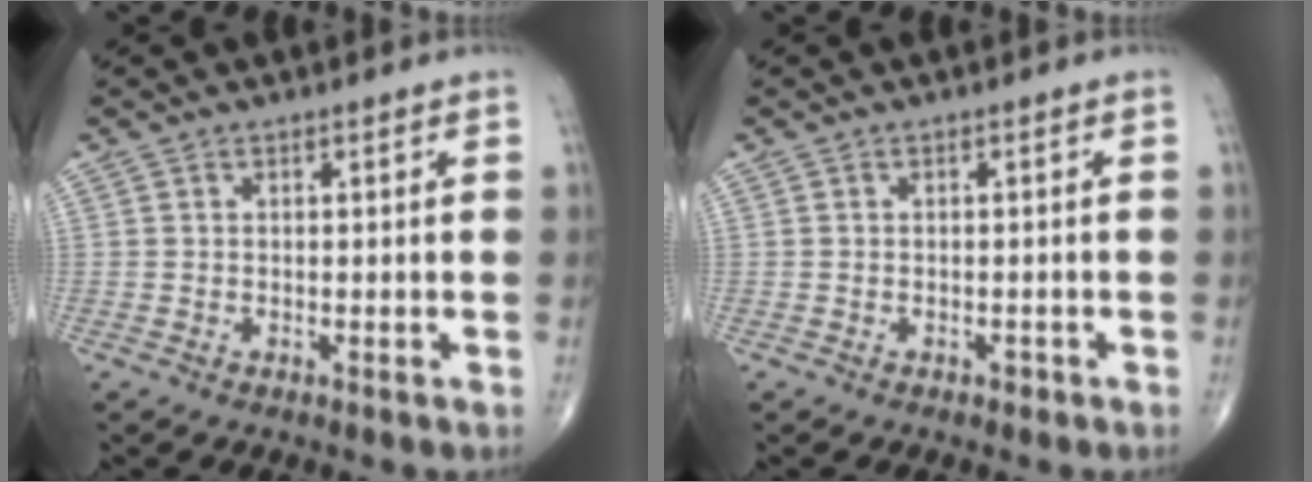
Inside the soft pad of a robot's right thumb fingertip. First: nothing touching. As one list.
[{"total": 0.7, "force": [-0.5, 0.4, 0.3], "torque": [0.001, 0.004, -0.008]}]